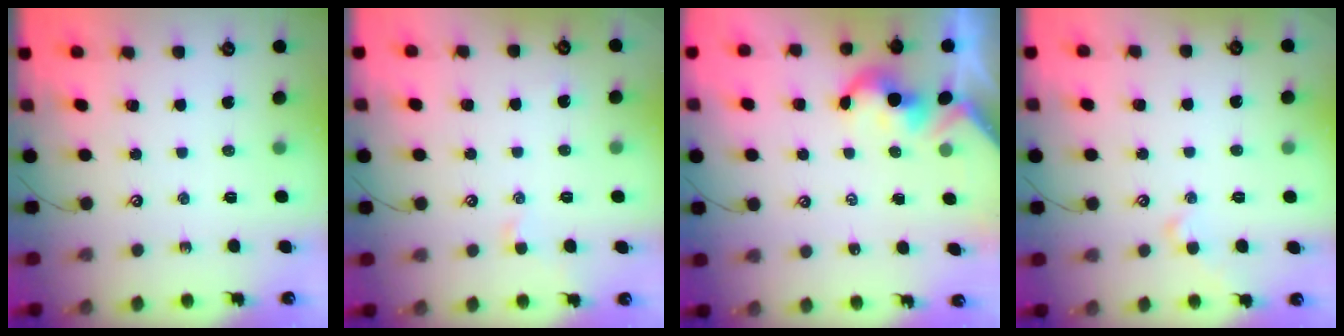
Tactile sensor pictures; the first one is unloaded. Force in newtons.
{"total": 0.7, "press": 0.5, "slide": 0.5}
{"total": 2.3, "press": 2.3, "slide": 0.3}
{"total": 2.0, "press": 2.0, "slide": 0.4}